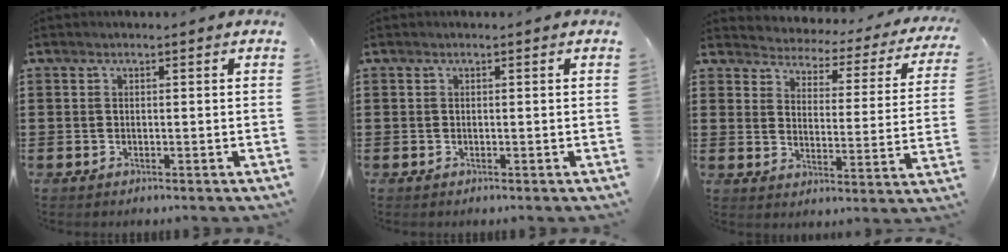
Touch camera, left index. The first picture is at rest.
{"total": 0.0}
{"total": 2.3, "force": [2.2, 0.3, -0.1], "torque": [-0.020, -0.028, 0.028]}